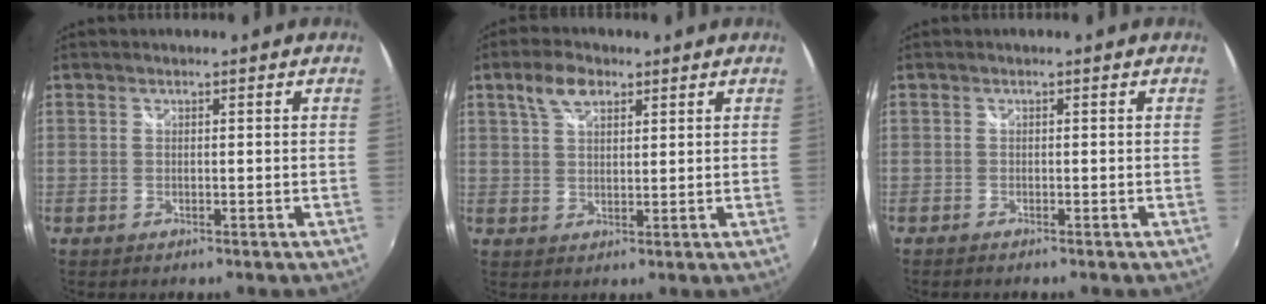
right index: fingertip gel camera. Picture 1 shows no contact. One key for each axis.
{"total": 5.5, "fx": 3.1, "fy": 2.9, "fz": 3.6, "tx": -0.066, "ty": 0.013, "tz": 0.057}
{"total": 0.9, "fx": -0.8, "fy": 0.2, "fz": 0.3, "tx": -0.010, "ty": -0.004, "tz": -0.015}